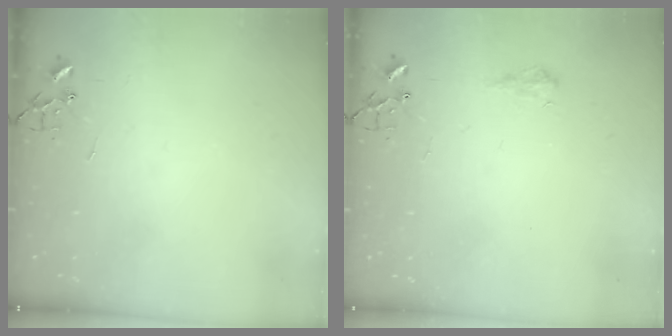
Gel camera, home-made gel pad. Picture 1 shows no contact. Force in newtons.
{"total": 6.8, "press": 6.8, "slide": 0.8}